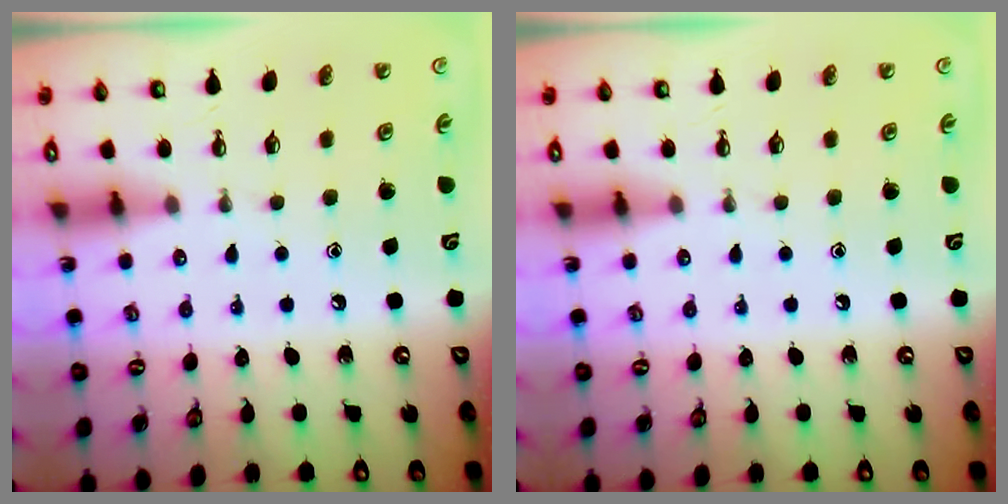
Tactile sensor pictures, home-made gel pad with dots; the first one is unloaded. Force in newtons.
{"total": 0.0}